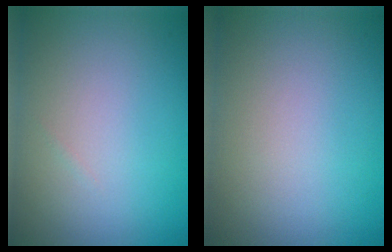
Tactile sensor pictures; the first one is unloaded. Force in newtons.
{"total": 0.0}